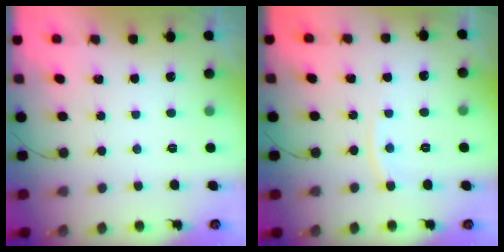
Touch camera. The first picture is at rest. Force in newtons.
{"total": 5.8, "press": 5.8, "slide": 0.3}